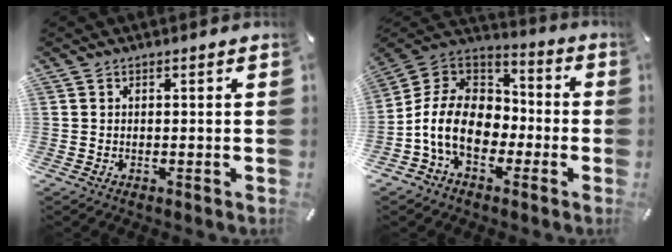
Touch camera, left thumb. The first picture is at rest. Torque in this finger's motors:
{"motor_torque": [1.32, 1.88, 1.50, 1.27, 0.23]}